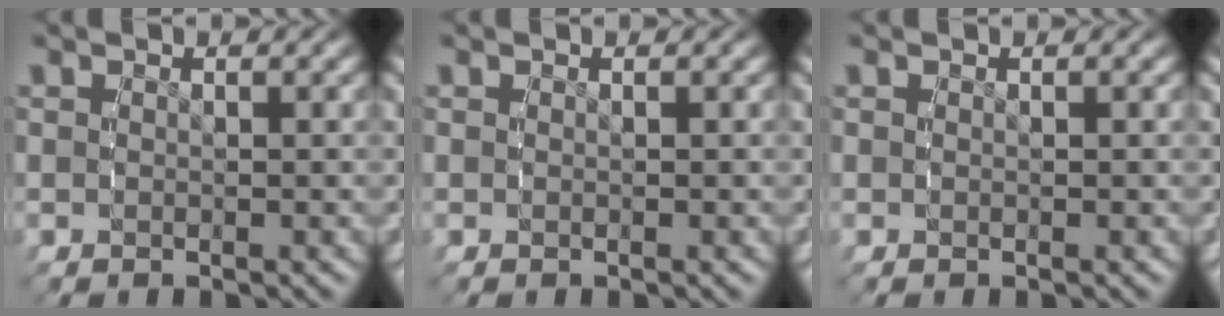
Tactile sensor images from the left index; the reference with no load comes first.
{"total": 0.0}
{"total": 0.0}